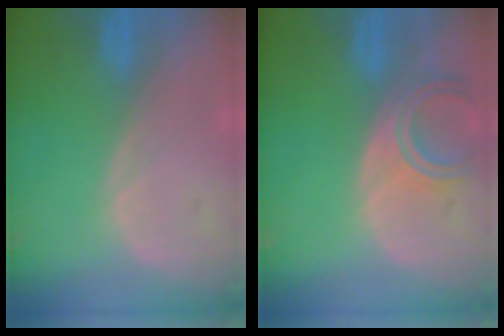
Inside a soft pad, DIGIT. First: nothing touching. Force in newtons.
{"total": 5.7, "press": 5.2, "slide": 2.4}